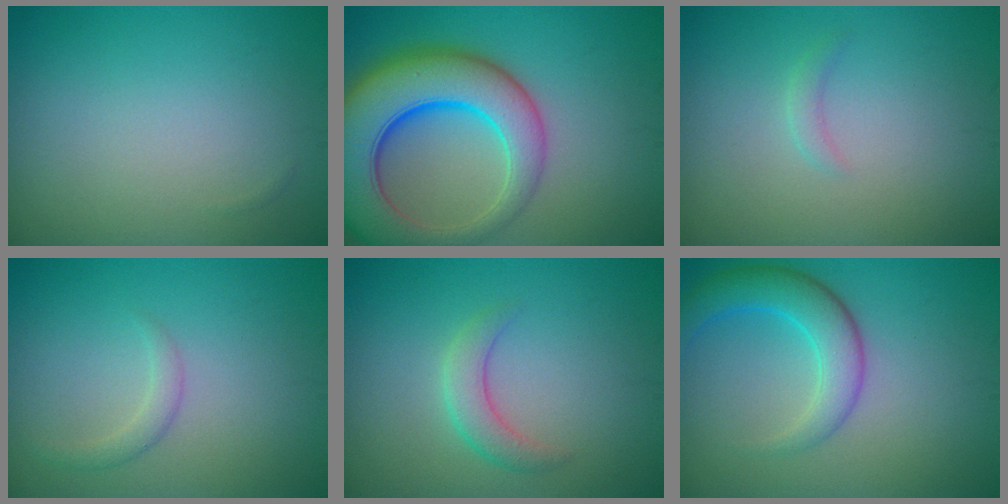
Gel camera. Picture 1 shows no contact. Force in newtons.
{"total": 10.9, "press": 10.9, "slide": 0.7}
{"total": 0.8, "press": 0.8, "slide": 0.1}
{"total": 1.3, "press": 1.3, "slide": 0.1}
{"total": 2.3, "press": 2.3, "slide": 0.0}
{"total": 4.5, "press": 4.5, "slide": 0.3}